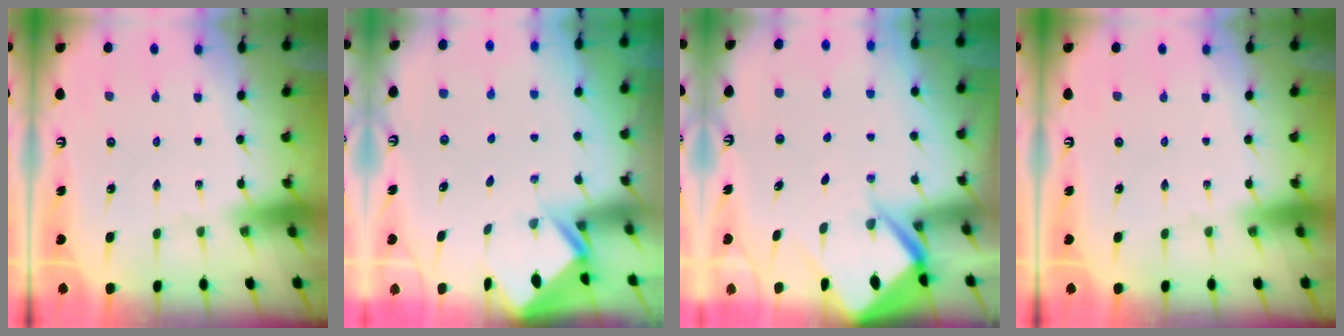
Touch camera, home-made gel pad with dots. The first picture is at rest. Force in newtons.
{"total": 2.4, "press": 2.4, "slide": 0.1}
{"total": 7.6, "press": 7.5, "slide": 0.5}
{"total": 0.0}